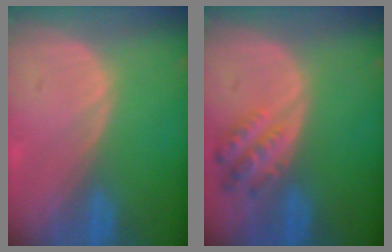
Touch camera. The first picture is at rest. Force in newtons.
{"total": 4.9, "press": 4.8, "slide": 1.1}